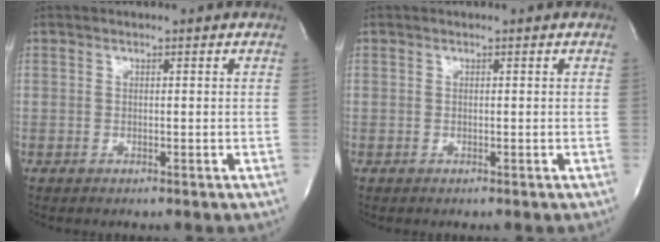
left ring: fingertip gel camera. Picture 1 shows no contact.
{"total": 0.0}